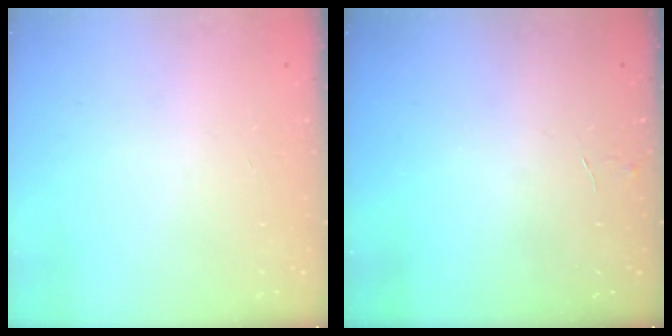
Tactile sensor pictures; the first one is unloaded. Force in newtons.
{"total": 3.8, "press": 3.8, "slide": 0.3}